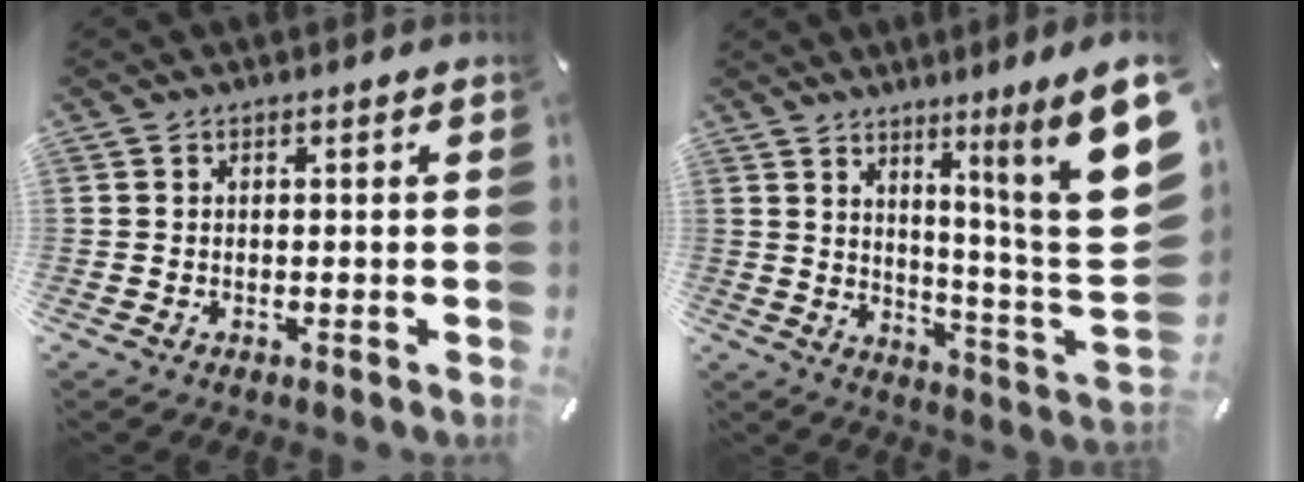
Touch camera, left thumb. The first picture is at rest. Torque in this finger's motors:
{"motor_torque": [2.59, 2.42, 0.73, -0.67, 0.38]}